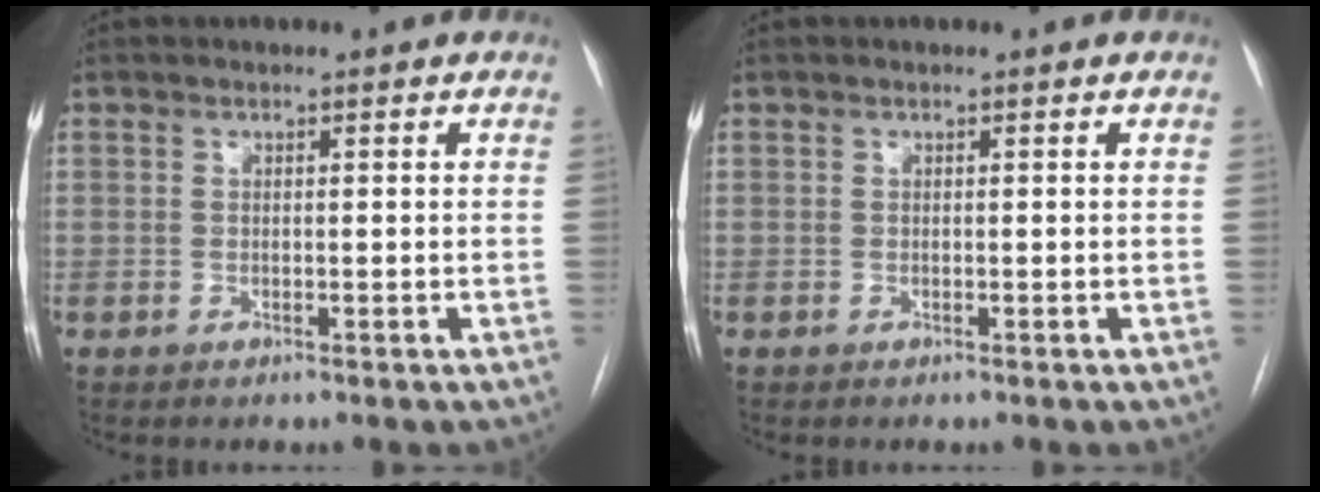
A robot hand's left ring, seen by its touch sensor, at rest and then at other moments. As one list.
[{"total": 0.0}]